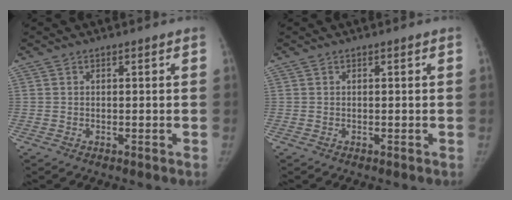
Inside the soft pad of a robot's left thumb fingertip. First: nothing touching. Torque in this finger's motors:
{"motor_torque": [-0.01, -0.01, 0.06, -0.06, 0.01]}